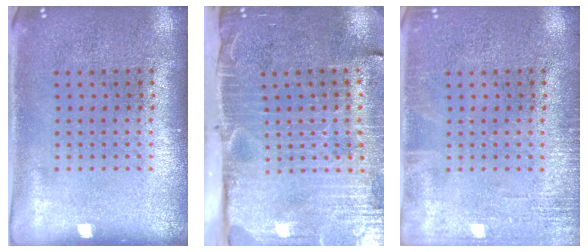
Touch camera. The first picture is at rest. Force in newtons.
{"total": 4.8, "press": 4.0, "slide": 2.7}
{"total": 1.9, "press": 1.9, "slide": 0.2}